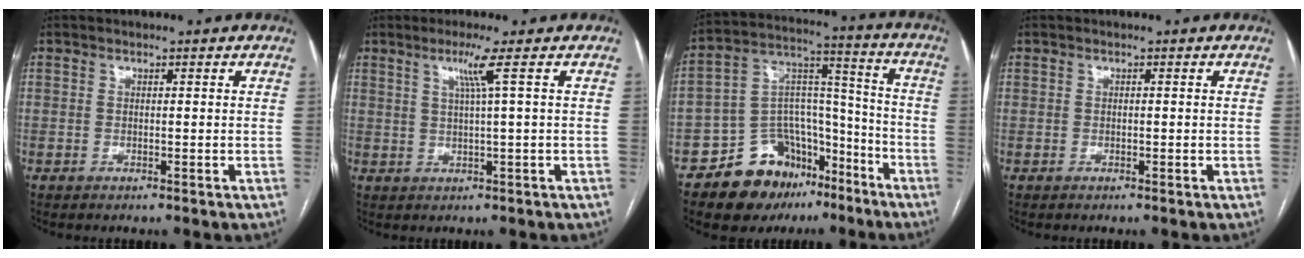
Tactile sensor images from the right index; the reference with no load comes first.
{"total": 3.4, "force": [1.6, -1.4, 2.7], "torque": [-0.056, -0.007, 0.036]}
{"total": 15.7, "force": [-10.6, 9.8, 6.0], "torque": [-0.080, 0.077, -0.168]}
{"total": 0.0}